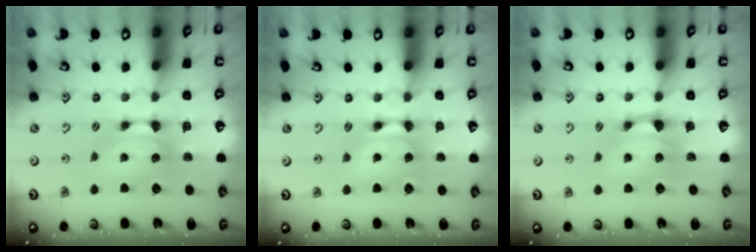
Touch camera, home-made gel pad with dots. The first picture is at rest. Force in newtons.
{"total": 1.5, "press": 1.5, "slide": 0.1}
{"total": 1.0, "press": 0.5, "slide": 0.8}